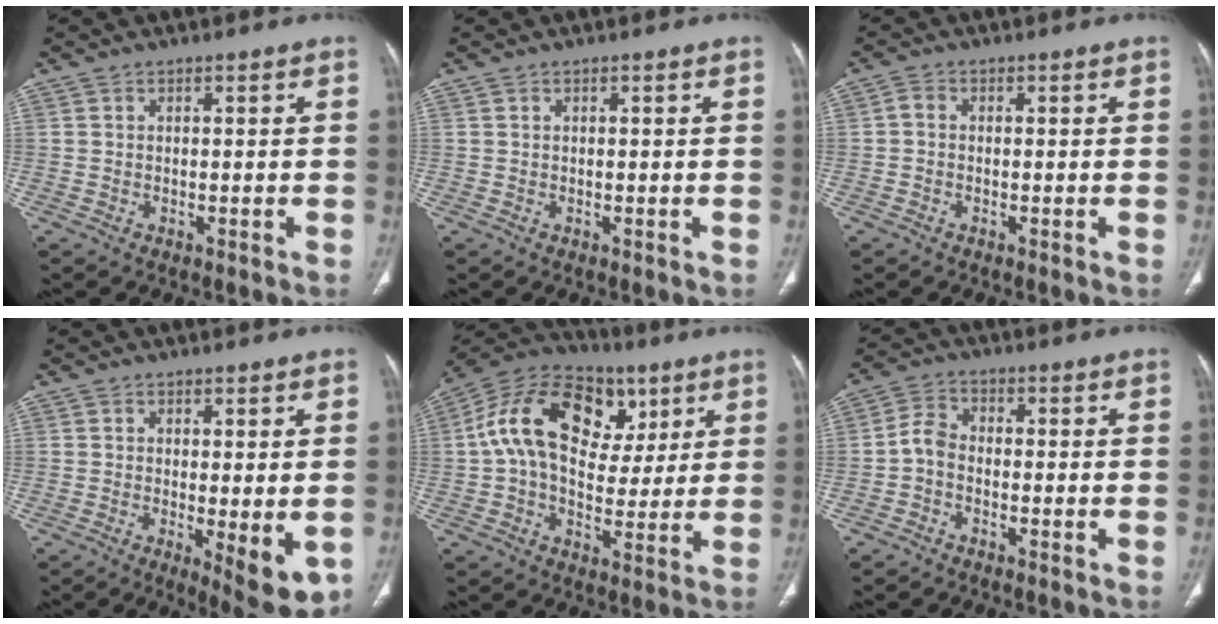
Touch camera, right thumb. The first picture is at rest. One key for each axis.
{"total": 0.0}
{"total": 1.5, "fx": -0.3, "fy": 1.0, "fz": 1.0, "tx": -0.019, "ty": 0.004, "tz": -0.011}
{"total": 8.5, "fx": -2.0, "fy": 2.7, "fz": 7.8, "tx": -0.105, "ty": -0.022, "tz": -0.024}
{"total": 20.5, "fx": 5.8, "fy": 13.8, "fz": 14.1, "tx": -0.223, "ty": 0.015, "tz": 0.087}
{"total": 3.9, "fx": -1.4, "fy": 2.5, "fz": 2.6, "tx": -0.048, "ty": 0.018, "tz": -0.038}